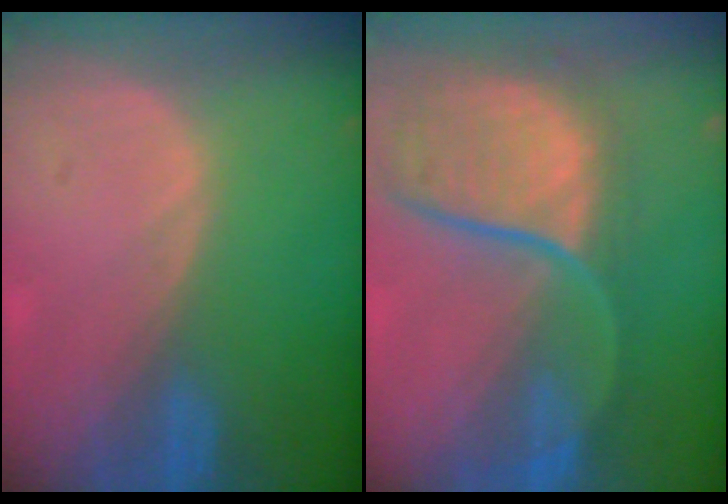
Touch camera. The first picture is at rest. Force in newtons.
{"total": 12.0, "press": 9.9, "slide": 6.7}